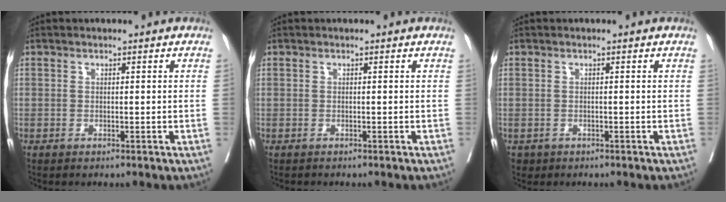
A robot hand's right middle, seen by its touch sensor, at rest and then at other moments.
{"total": 0.7, "force": [-0.7, 0.1, 0.0], "torque": [-0.012, -0.003, -0.013]}
{"total": 1.4, "force": [-0.9, 1.2, 0.0], "torque": [-0.007, 0.003, -0.011]}